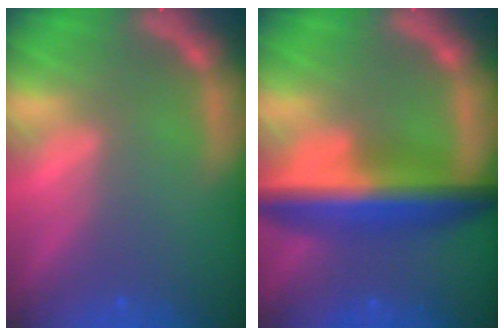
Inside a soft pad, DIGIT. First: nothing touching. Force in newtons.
{"total": 8.5}